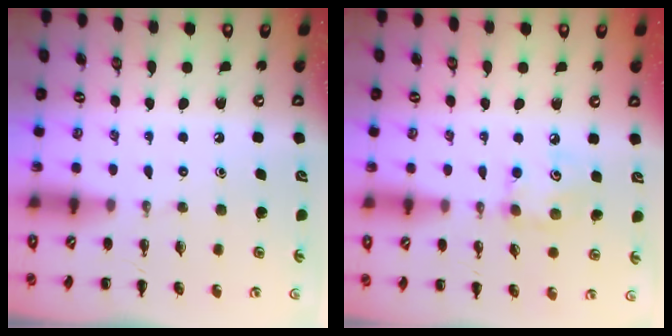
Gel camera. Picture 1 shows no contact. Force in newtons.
{"total": 4.9, "press": 4.8, "slide": 0.7}